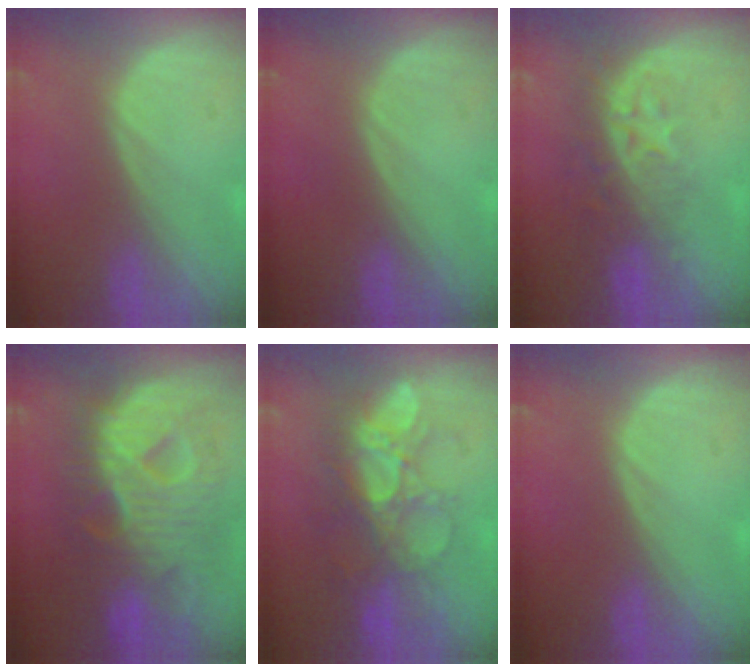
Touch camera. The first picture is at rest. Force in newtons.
{"total": 0.0}
{"total": 8.6, "press": 7.0, "slide": 4.9}
{"total": 12.3, "press": 12.2, "slide": 1.3}
{"total": 8.6, "press": 8.3, "slide": 2.4}
{"total": 0.0}